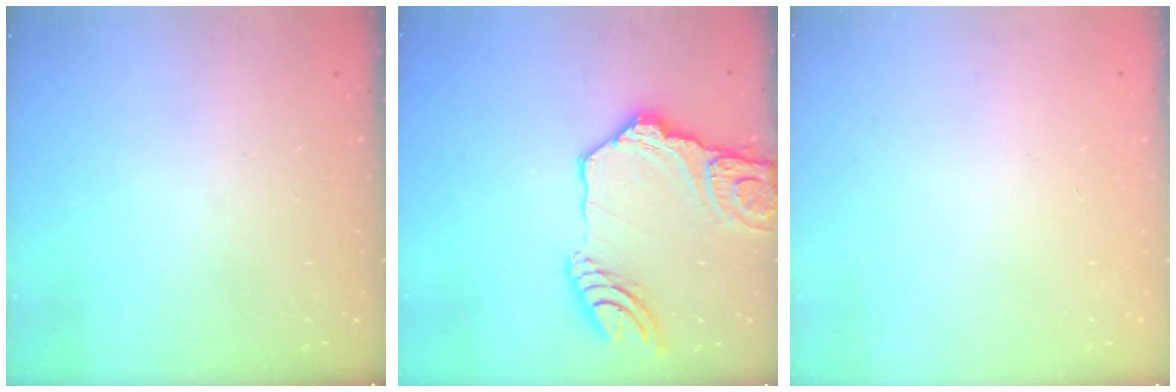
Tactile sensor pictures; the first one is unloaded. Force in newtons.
{"total": 20.6, "press": 20.4, "slide": 2.7}
{"total": 0.0}